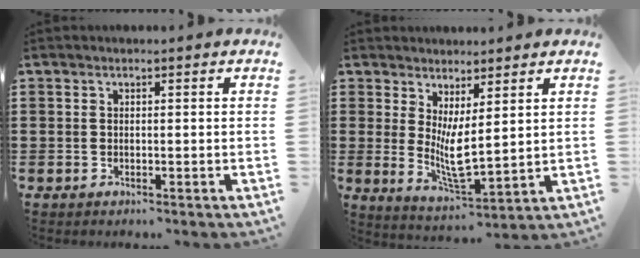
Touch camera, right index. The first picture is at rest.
{"total": 5.2, "force": [1.6, 1.3, 4.8], "torque": [-0.093, -0.018, 0.029]}